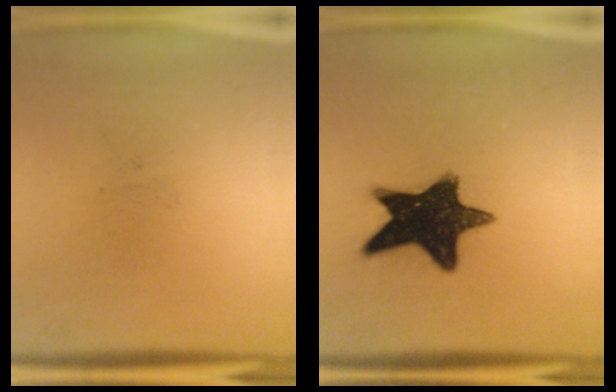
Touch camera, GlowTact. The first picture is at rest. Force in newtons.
{"total": 15.1}